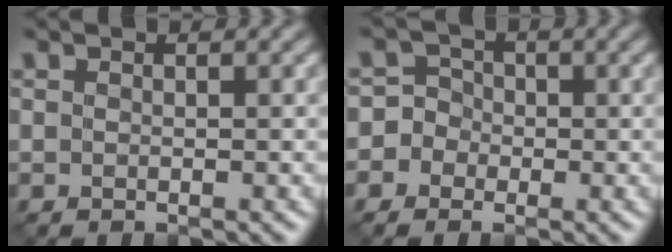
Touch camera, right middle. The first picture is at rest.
{"total": 4.3, "force": [-1.9, 3.9, 0.4], "torque": [0.015, 0.015, -0.056]}